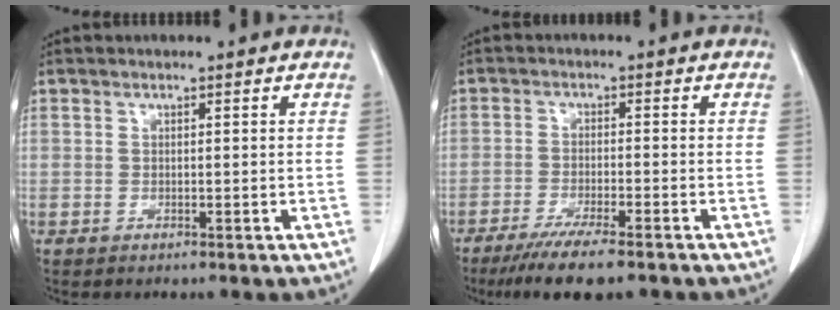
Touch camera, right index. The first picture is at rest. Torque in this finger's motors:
{"motor_torque": [0.83, -0.84, 0.31, 0.12]}